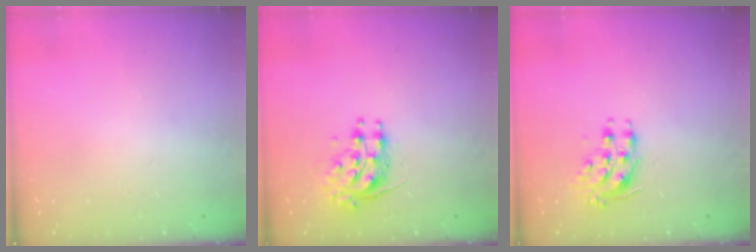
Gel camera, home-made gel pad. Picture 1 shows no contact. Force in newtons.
{"total": 9.0, "press": 9.0, "slide": 0.4}
{"total": 8.7, "press": 8.7, "slide": 0.5}